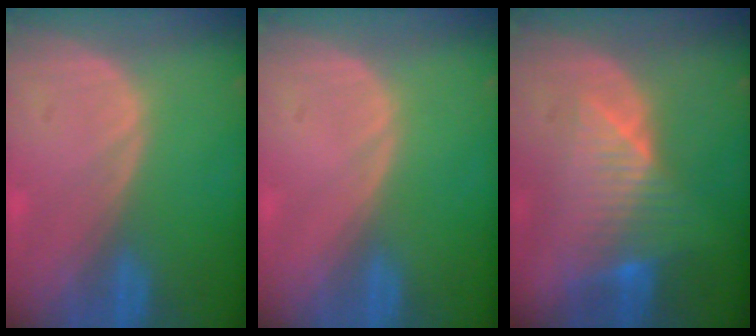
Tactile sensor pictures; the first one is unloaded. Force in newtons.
{"total": 0.0}
{"total": 7.9, "press": 6.9, "slide": 3.8}